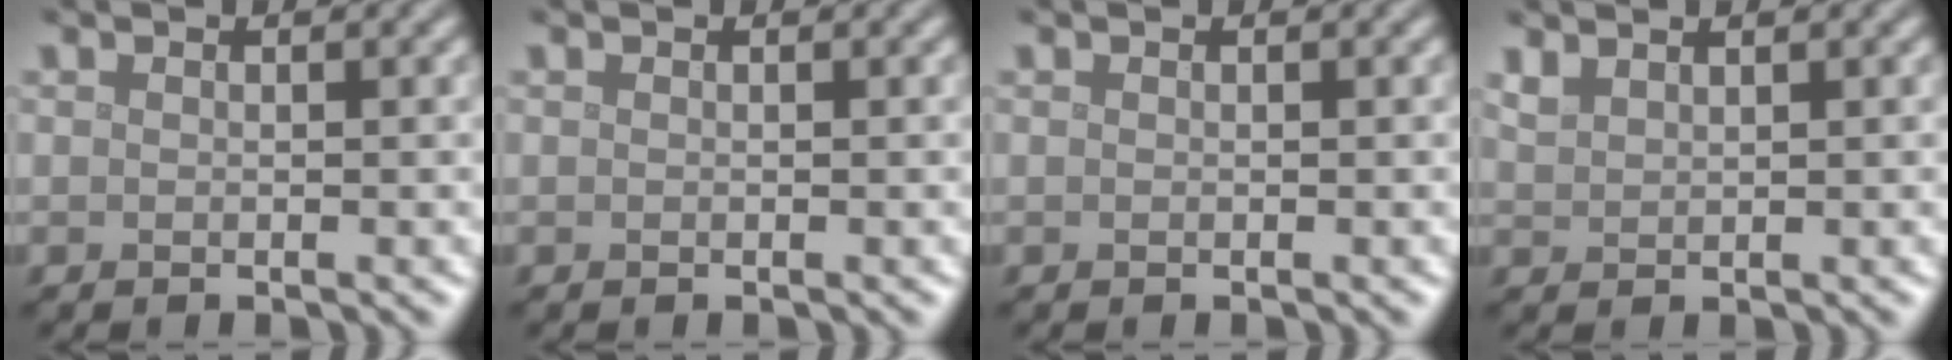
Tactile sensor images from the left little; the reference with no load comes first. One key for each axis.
{"total": 0.0}
{"total": 0.0}
{"total": 1.4, "fx": 1.3, "fy": 0.3, "fz": 0.3, "tx": -0.012, "ty": 0.005, "tz": 0.032}